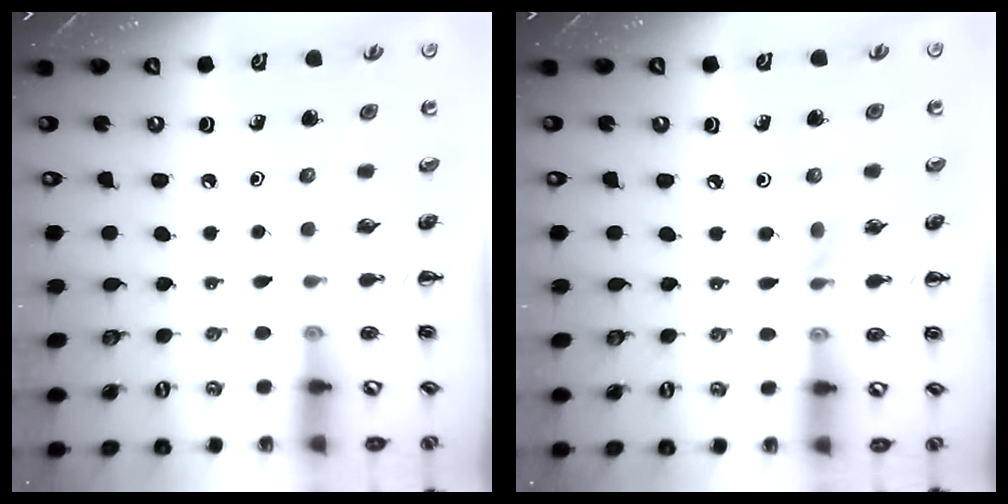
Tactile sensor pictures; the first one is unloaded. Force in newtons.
{"total": 4.0, "press": 3.9, "slide": 1.2}